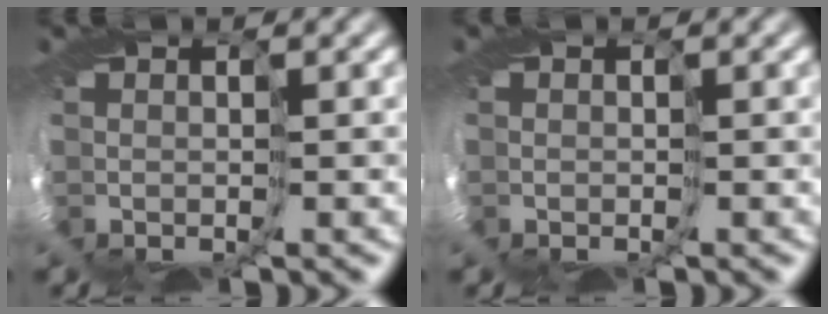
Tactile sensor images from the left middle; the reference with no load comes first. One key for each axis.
{"total": 1.7, "fx": -0.3, "fy": 1.6, "fz": 0.4, "tx": -0.002, "ty": -0.008, "tz": 0.004}